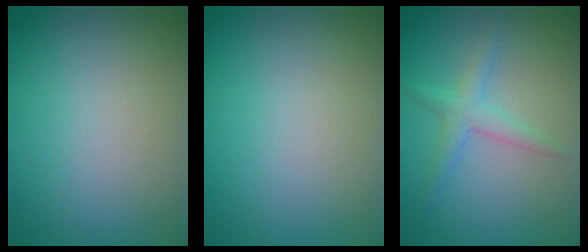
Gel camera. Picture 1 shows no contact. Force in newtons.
{"total": 0.0}
{"total": 2.0, "press": 2.0, "slide": 0.1}